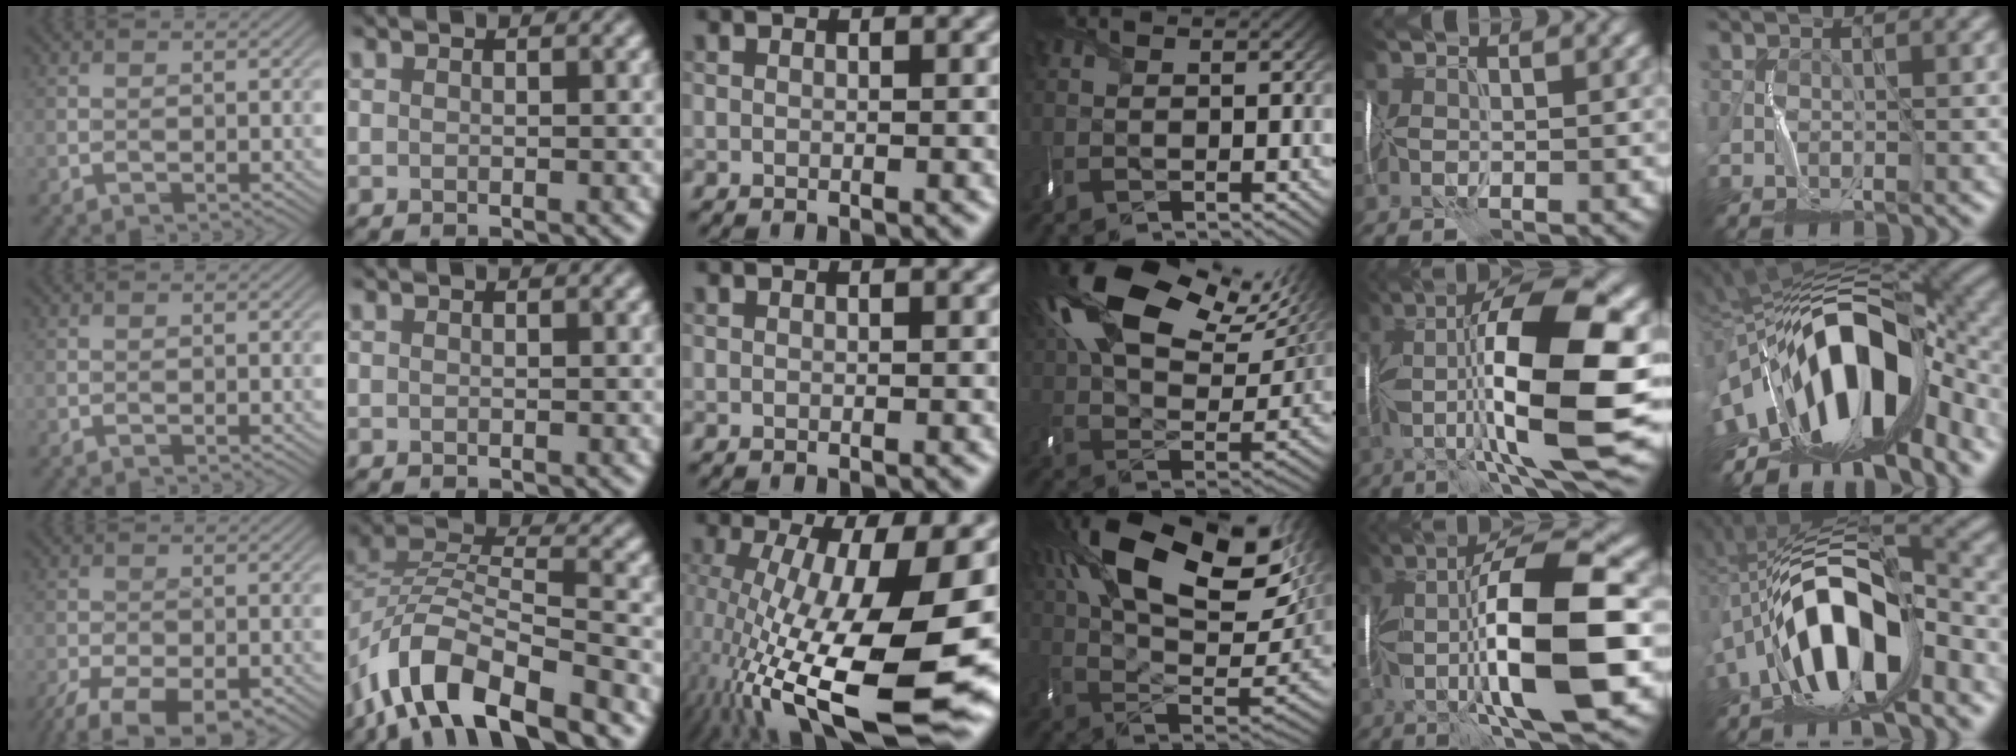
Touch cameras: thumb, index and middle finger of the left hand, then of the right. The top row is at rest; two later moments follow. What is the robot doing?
{"motion": "wrap", "object": "ribbon"}